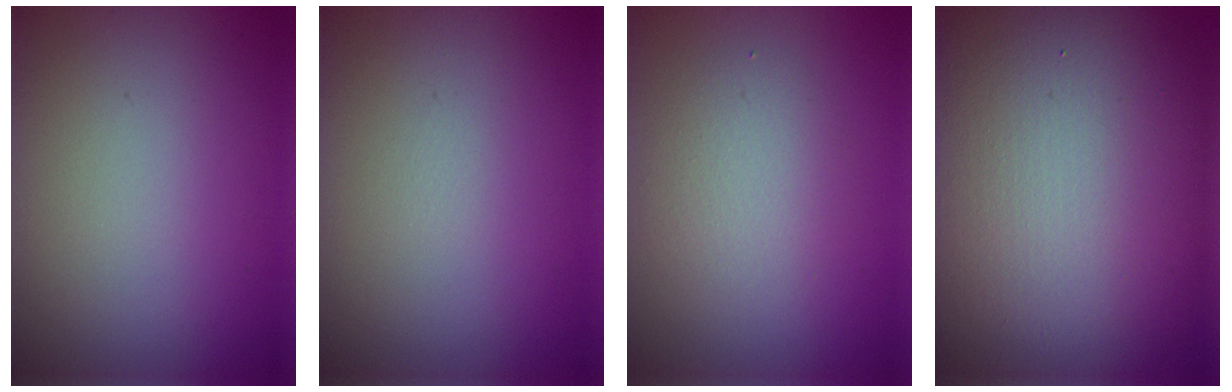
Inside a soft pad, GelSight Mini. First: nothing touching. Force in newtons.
{"total": 0.0}
{"total": 2.9, "press": 2.9, "slide": 0.2}
{"total": 17.2, "press": 17.1, "slide": 1.2}